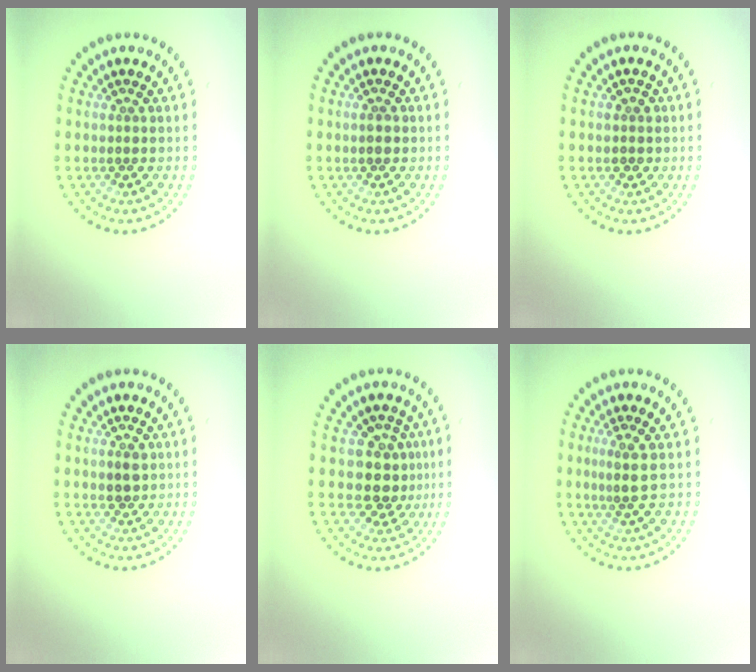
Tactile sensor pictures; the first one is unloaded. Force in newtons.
{"total": 1.2, "press": 1.2, "slide": 0.2}
{"total": 1.1, "press": 1.0, "slide": 0.4}
{"total": 1.4, "press": 1.3, "slide": 0.5}
{"total": 3.5, "press": 3.0, "slide": 1.8}
{"total": 1.9, "press": 1.6, "slide": 1.0}